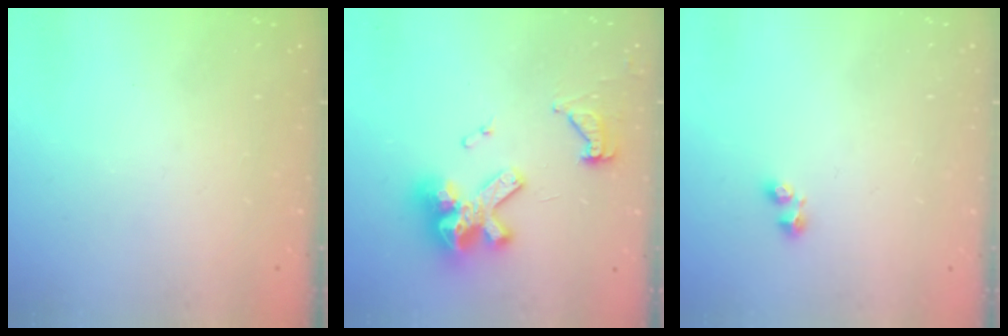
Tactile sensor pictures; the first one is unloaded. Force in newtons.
{"total": 14.7, "press": 14.6, "slide": 1.7}
{"total": 1.8, "press": 1.7, "slide": 0.4}